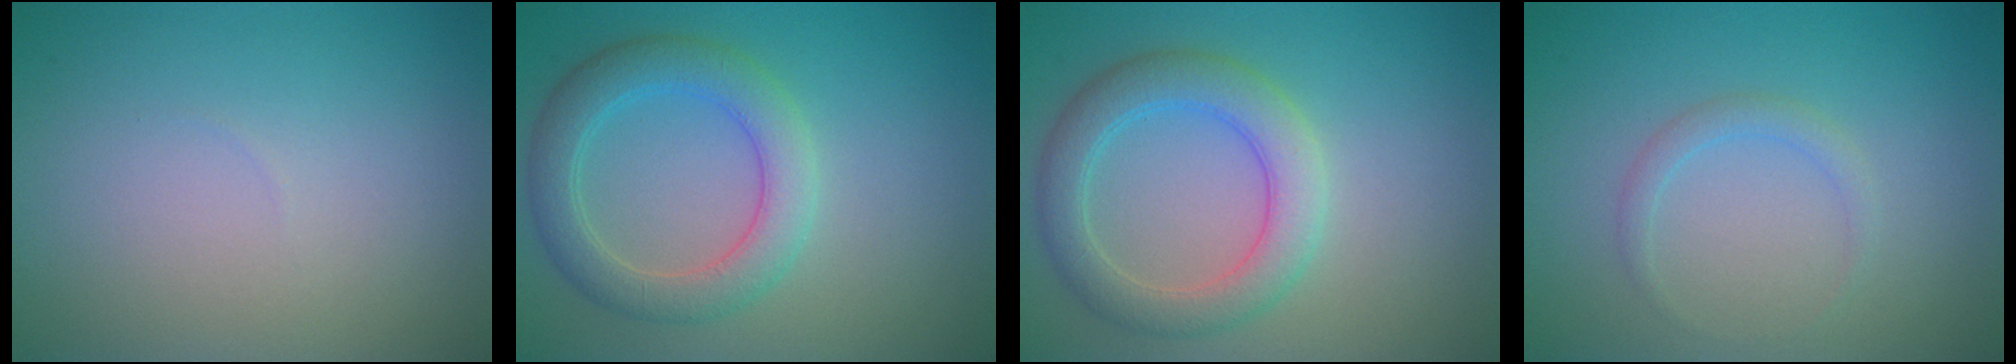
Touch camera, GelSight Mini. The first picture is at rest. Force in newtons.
{"total": 4.6, "press": 4.6, "slide": 0.3}
{"total": 4.6, "press": 4.6, "slide": 0.2}
{"total": 1.2, "press": 1.2, "slide": 0.0}